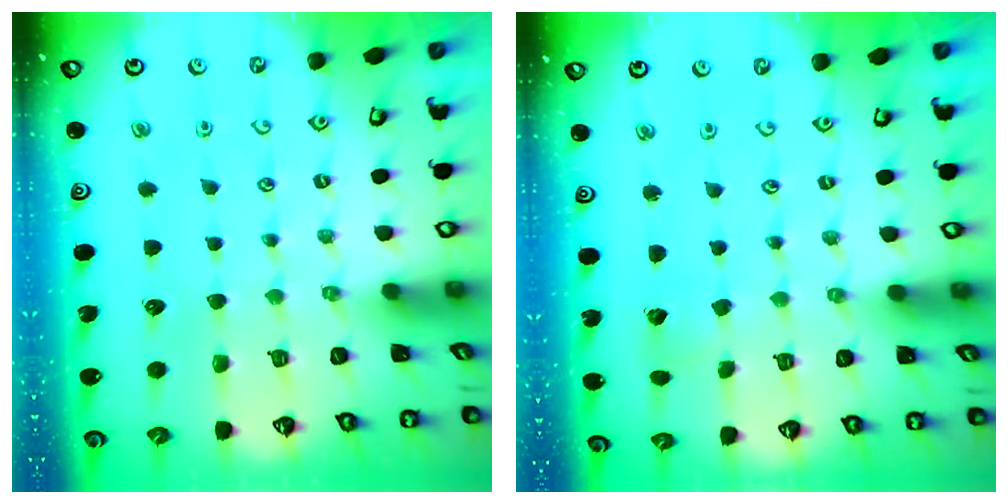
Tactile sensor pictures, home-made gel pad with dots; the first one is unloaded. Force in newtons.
{"total": 2.3, "press": 2.2, "slide": 0.3}